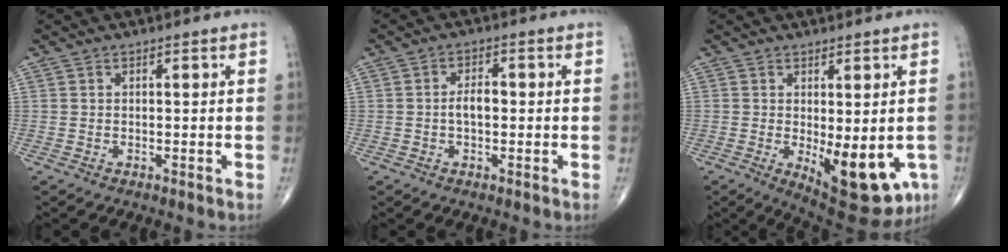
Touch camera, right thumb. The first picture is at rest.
{"total": 3.5, "force": [-0.4, 1.9, 2.9], "torque": [-0.047, 0.012, -0.010]}
{"total": 13.6, "force": [-3.3, 5.6, 12.0], "torque": [-0.141, -0.024, -0.028]}